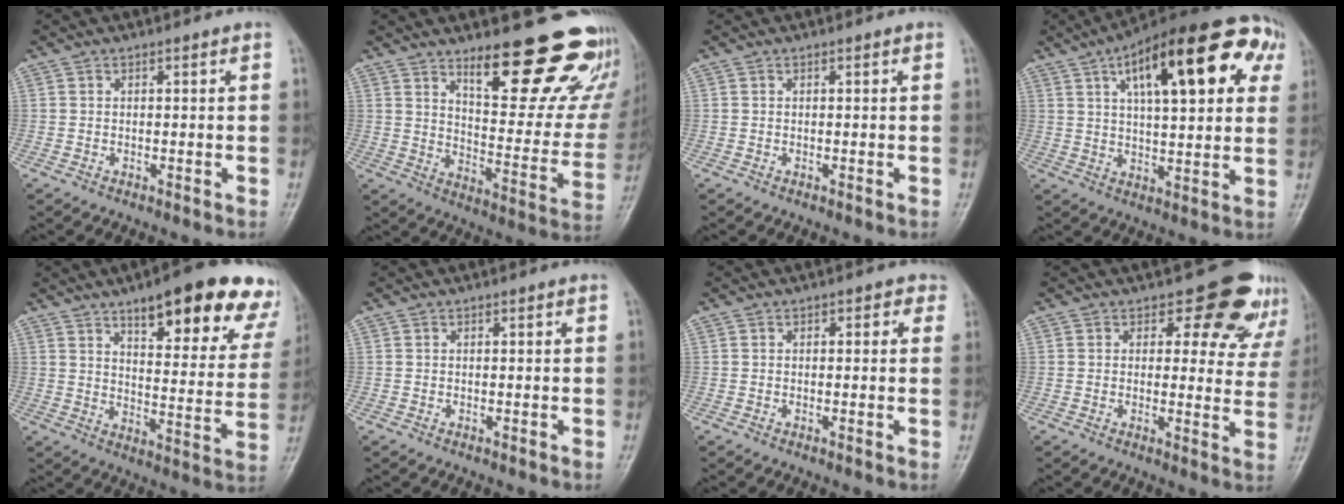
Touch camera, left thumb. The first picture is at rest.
{"total": 23.3, "force": [16.5, 7.1, 14.8], "torque": [-0.146, -0.114, 0.223]}
{"total": 0.0}
{"total": 24.5, "force": [9.3, 9.4, 20.6], "torque": [-0.275, 0.021, 0.131]}
{"total": 22.9, "force": [15.1, 7.3, 15.7], "torque": [-0.158, -0.053, 0.189]}
{"total": 0.0}
{"total": 2.0, "force": [0.7, 1.4, 1.3], "torque": [0.010, 0.004, -0.001]}
{"total": 10.0, "force": [7.8, 5.5, 3.1], "torque": [0.014, -0.049, 0.069]}